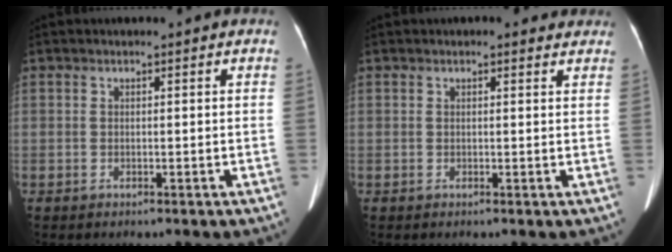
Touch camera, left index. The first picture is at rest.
{"total": 2.1, "force": [1.7, 1.0, 0.6], "torque": [-0.005, 0.003, 0.010]}